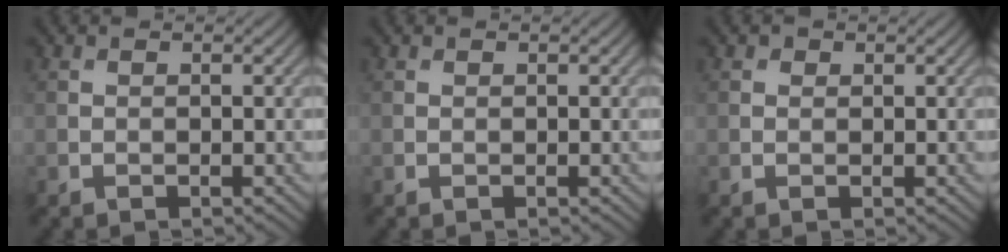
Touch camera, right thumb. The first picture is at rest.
{"total": 0.0}
{"total": 0.6, "force": [0.4, 0.4, 0.1], "torque": [0.001, -0.003, 0.006]}